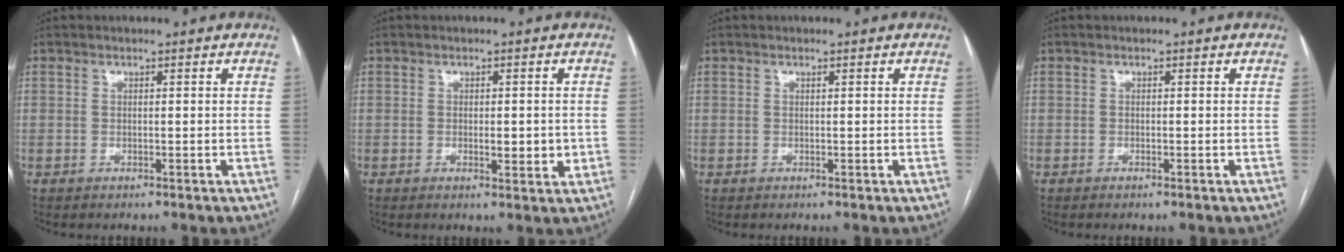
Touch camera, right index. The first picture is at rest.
{"total": 3.1, "force": [-0.4, 1.3, 2.8], "torque": [-0.038, -0.001, -0.003]}
{"total": 0.0}
{"total": 0.5, "force": [-0.4, 0.1, 0.4], "torque": [-0.007, -0.001, -0.007]}